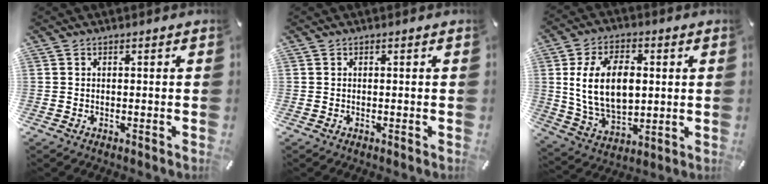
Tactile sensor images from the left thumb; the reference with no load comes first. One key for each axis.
{"total": 0.0}
{"total": 15.1, "fx": 2.0, "fy": 9.7, "fz": 11.4, "tx": -0.237, "ty": 0.005, "tz": 0.035}